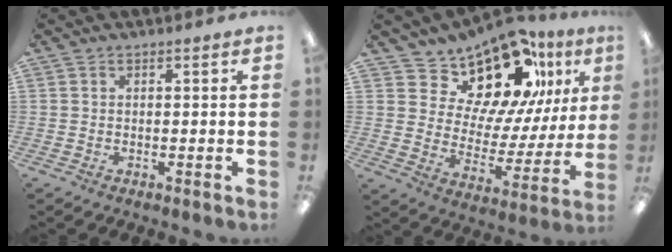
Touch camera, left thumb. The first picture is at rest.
{"total": 16.9, "force": [13.9, 7.5, 6.0], "torque": [-0.112, -0.106, 0.246]}